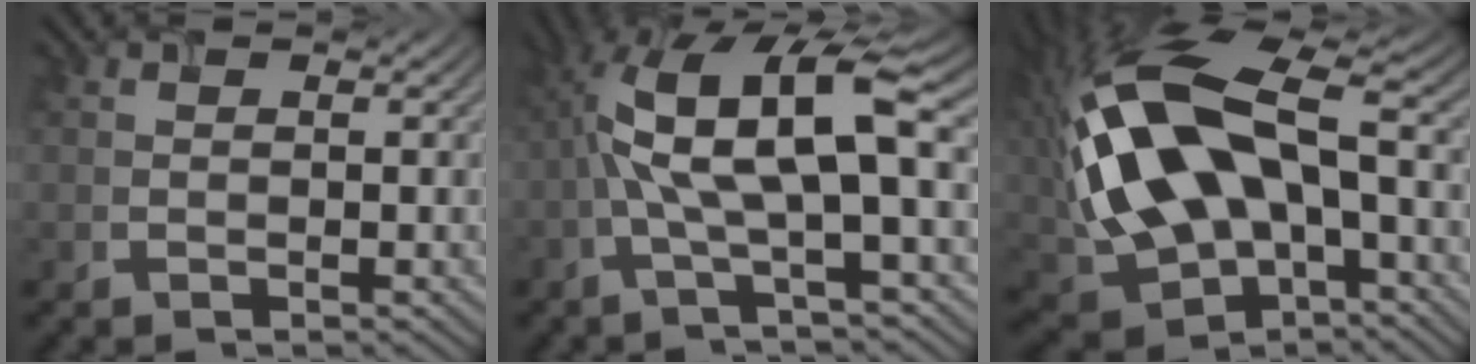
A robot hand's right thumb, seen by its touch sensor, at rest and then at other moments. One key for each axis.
{"total": 11.0, "fx": 0.4, "fy": 2.8, "fz": 10.7, "tx": -0.199, "ty": 0.011, "tz": 0.002}
{"total": 18.9, "fx": 1.1, "fy": 11.0, "fz": 15.4, "tx": -0.353, "ty": -0.015, "tz": 0.031}